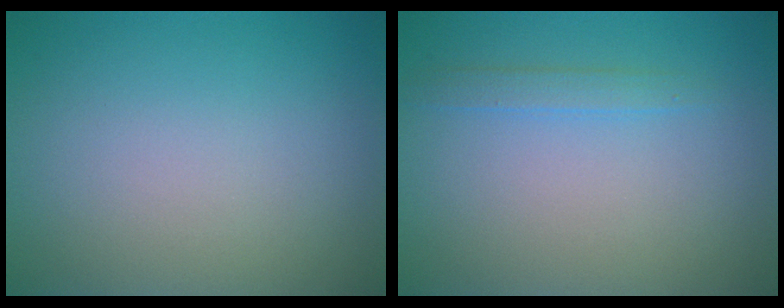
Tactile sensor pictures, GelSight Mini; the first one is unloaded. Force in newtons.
{"total": 1.3, "press": 1.3, "slide": 0.2}